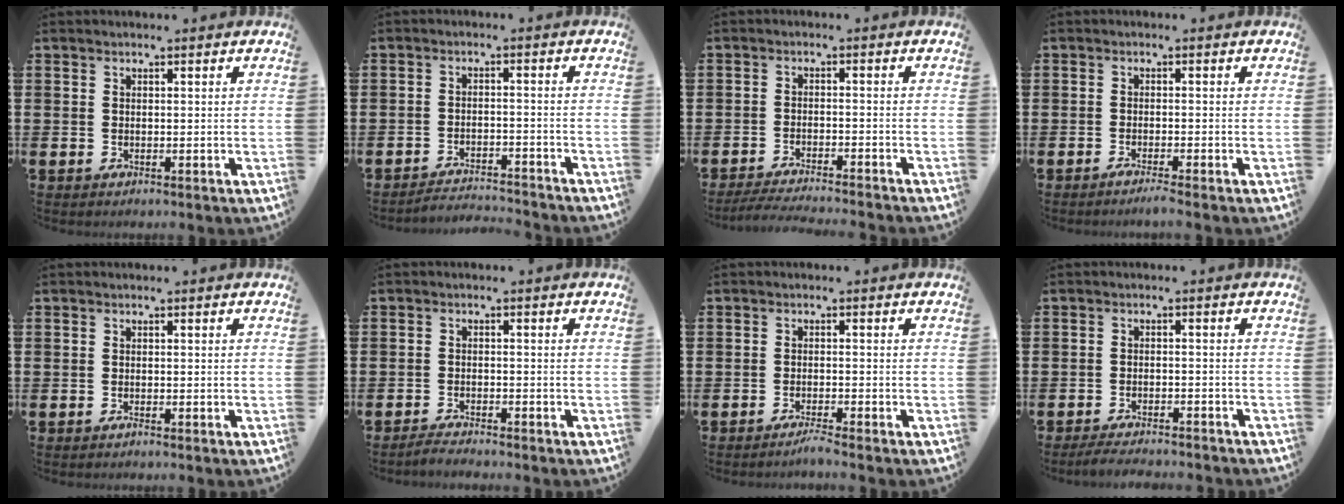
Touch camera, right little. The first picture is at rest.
{"total": 2.7, "force": [-2.7, -0.1, 0.0], "torque": [-0.004, 0.004, -0.058]}
{"total": 2.9, "force": [-2.7, -0.3, 0.9], "torque": [-0.013, -0.003, -0.053]}
{"total": 1.2, "force": [-0.9, -0.1, 0.8], "torque": [-0.012, -0.002, -0.017]}
{"total": 0.0}
{"total": 1.6, "force": [-1.6, -0.1, 0.3], "torque": [-0.007, 0.002, -0.031]}
{"total": 1.5, "force": [-1.3, -0.1, 0.8], "torque": [-0.012, 0.000, -0.024]}
{"total": 2.2, "force": [-2.2, 0.0, 0.6], "torque": [-0.010, 0.007, -0.043]}